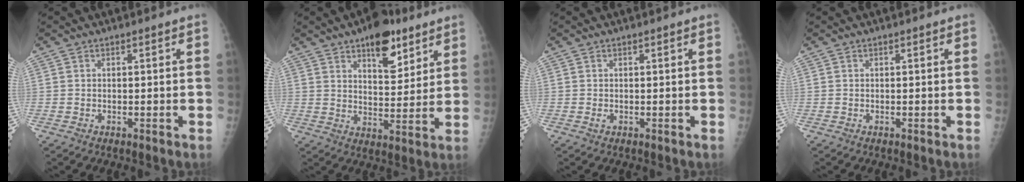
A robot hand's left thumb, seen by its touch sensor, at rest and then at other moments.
{"total": 11.9, "force": [7.3, 5.6, 7.5], "torque": [-0.077, -0.040, 0.110]}
{"total": 0.7, "force": [0.0, 0.5, 0.5], "torque": [-0.005, 0.000, 0.001]}
{"total": 0.0}